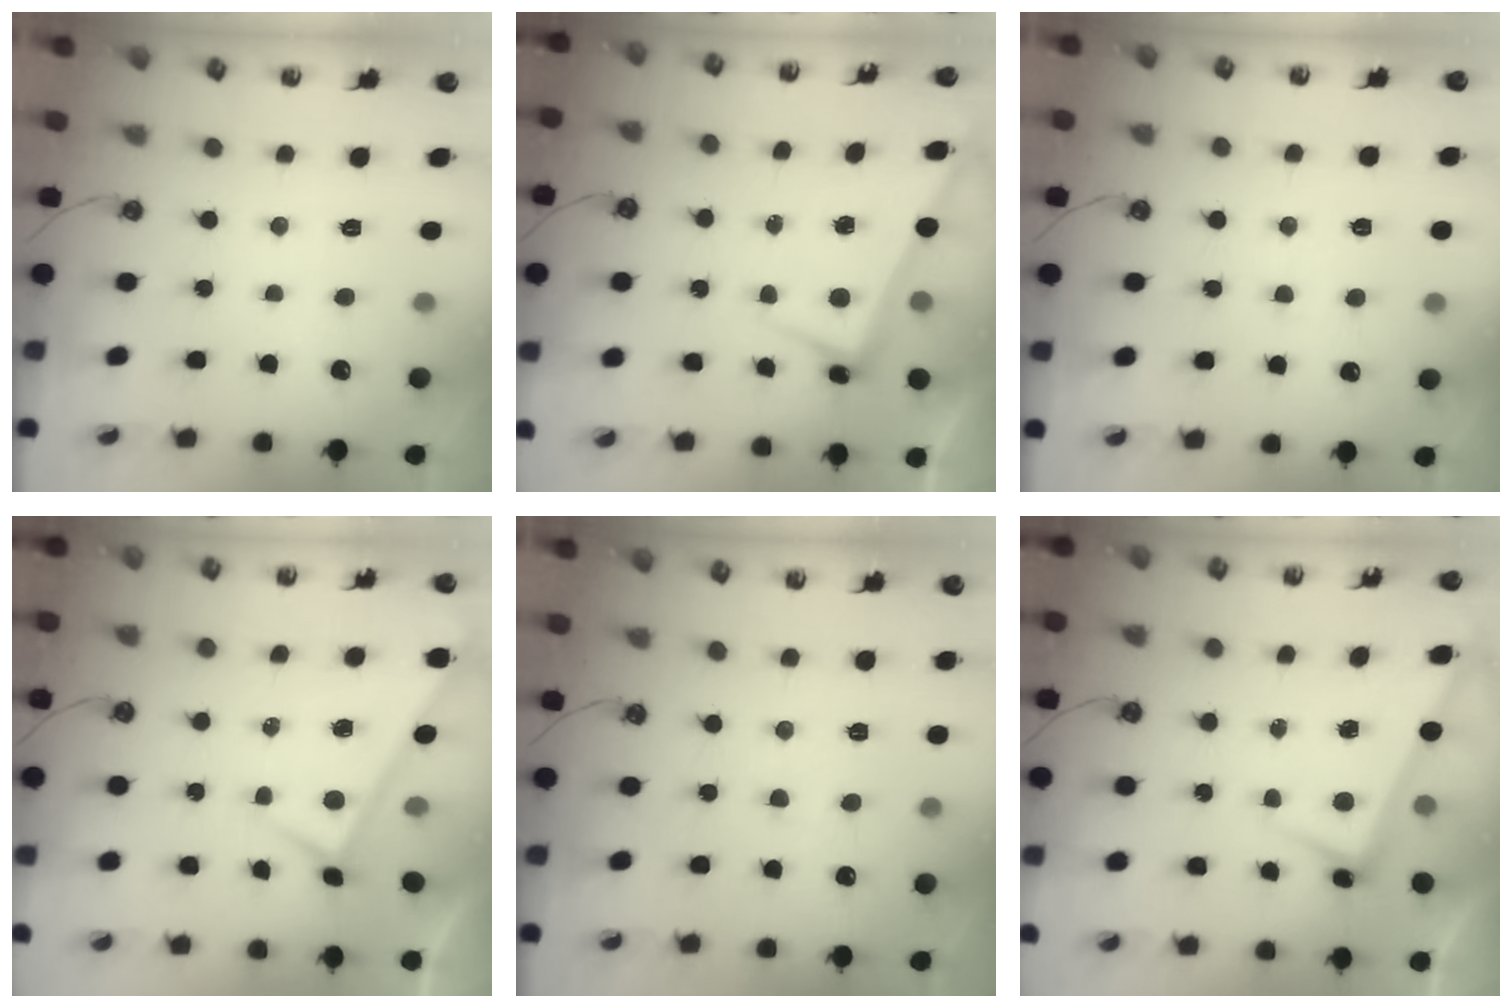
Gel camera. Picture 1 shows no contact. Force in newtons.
{"total": 2.5, "press": 2.5, "slide": 0.6}
{"total": 2.7, "press": 2.7, "slide": 0.5}
{"total": 0.0}
{"total": 2.4, "press": 2.4, "slide": 0.4}
{"total": 2.8, "press": 2.7, "slide": 0.7}